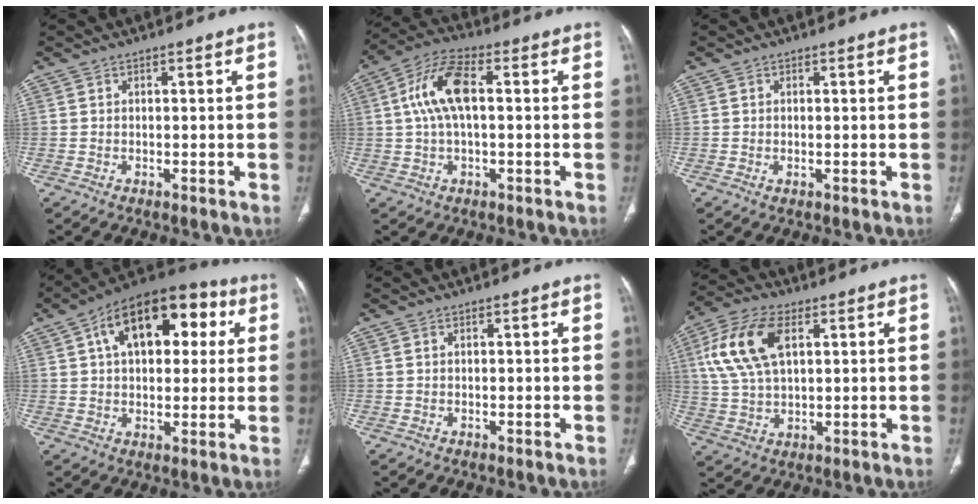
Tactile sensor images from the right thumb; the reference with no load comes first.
{"total": 10.3, "force": [1.3, 4.6, 9.1], "torque": [-0.192, 0.030, 0.021]}
{"total": 0.5, "force": [-0.1, 0.2, 0.5], "torque": [-0.011, 0.000, 0.000]}
{"total": 19.7, "force": [5.9, 11.2, 15.0], "torque": [-0.187, 0.024, 0.080]}
{"total": 0.0}
{"total": 13.3, "force": [4.3, 7.0, 10.4], "torque": [-0.218, 0.006, 0.085]}